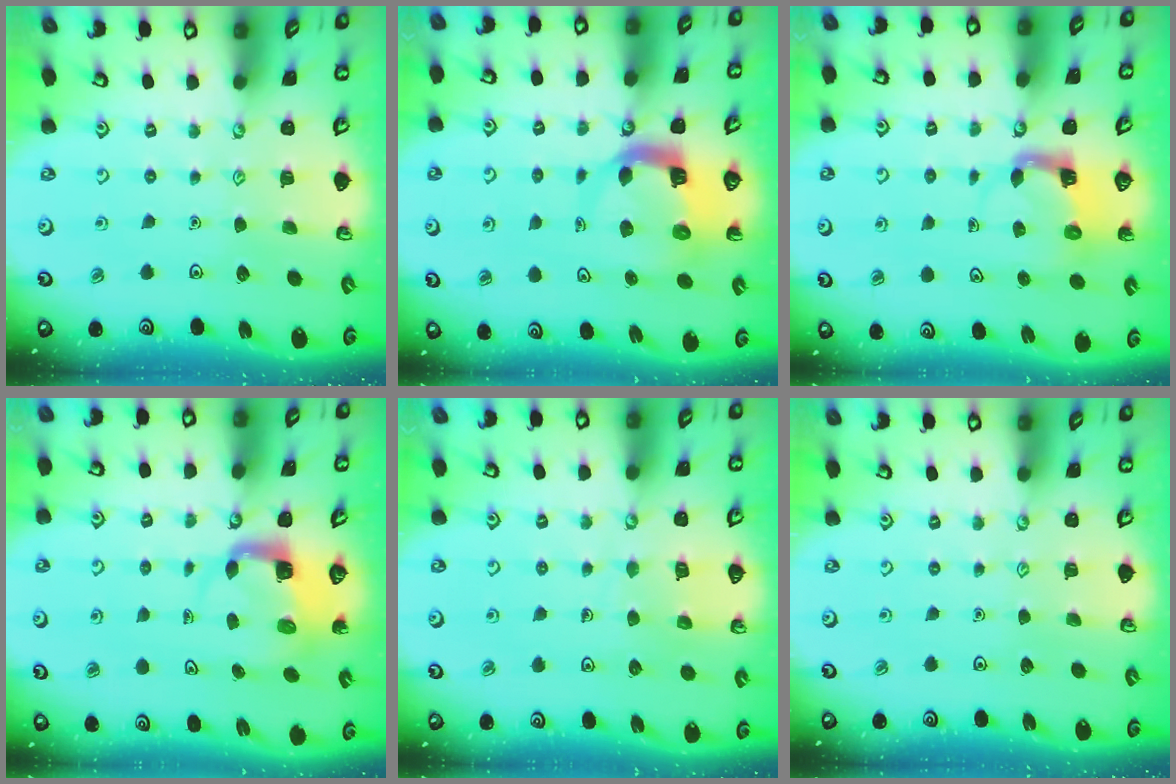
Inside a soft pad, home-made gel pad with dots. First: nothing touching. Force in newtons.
{"total": 7.8, "press": 7.7, "slide": 1.1}
{"total": 4.0, "press": 3.9, "slide": 0.7}
{"total": 4.0, "press": 4.0, "slide": 0.4}
{"total": 5.6, "press": 5.6, "slide": 0.5}
{"total": 0.0}